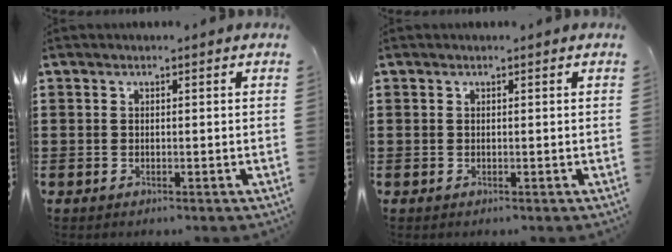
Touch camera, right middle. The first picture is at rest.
{"total": 0.0}